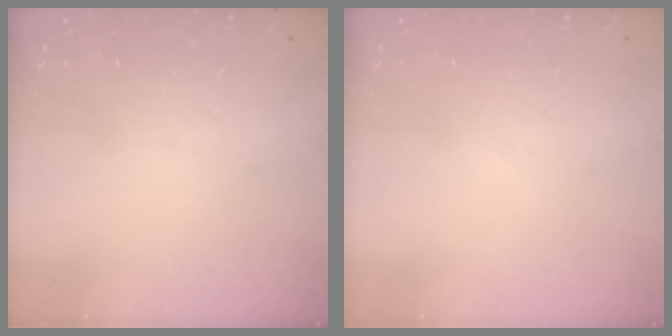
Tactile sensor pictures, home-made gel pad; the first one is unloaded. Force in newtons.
{"total": 0.0}